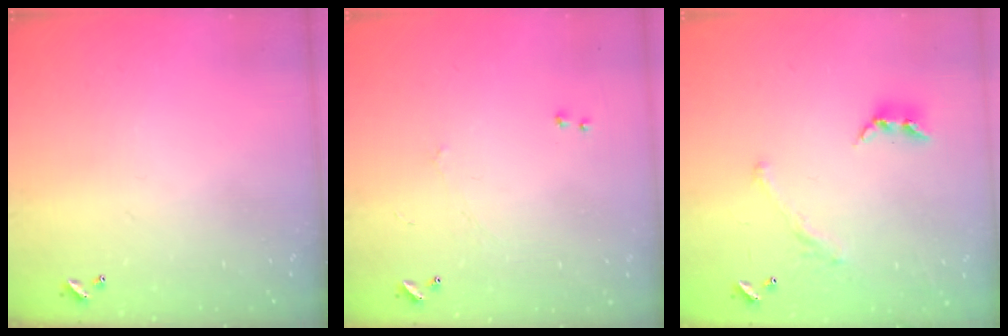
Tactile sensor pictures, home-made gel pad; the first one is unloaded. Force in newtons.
{"total": 1.0, "press": 0.9, "slide": 0.5}
{"total": 1.6, "press": 1.1, "slide": 1.1}